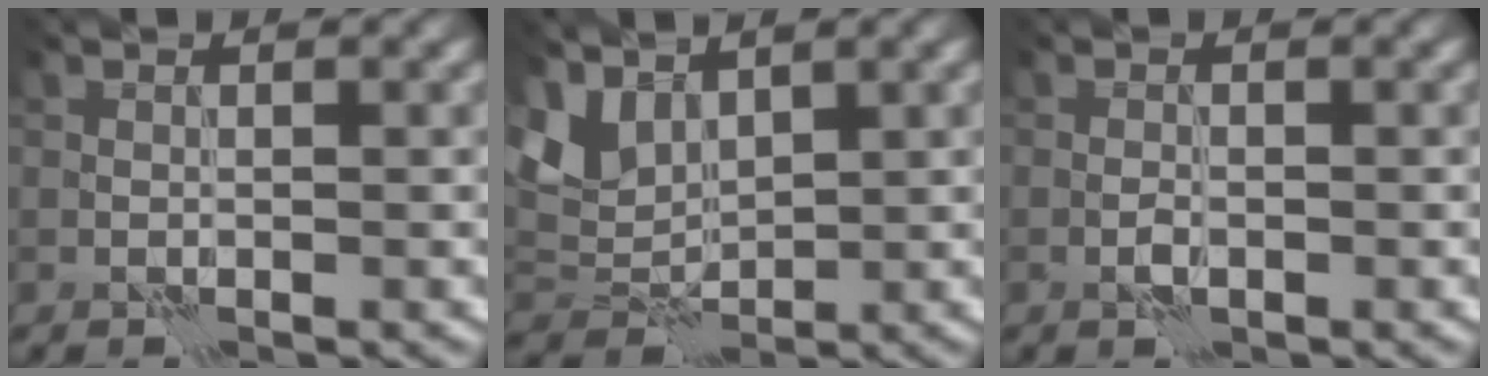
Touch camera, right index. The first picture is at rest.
{"total": 4.1, "force": [2.9, 2.3, 1.6], "torque": [-0.044, -0.003, 0.055]}
{"total": 1.1, "force": [-0.5, 0.5, 0.8], "torque": [-0.016, 0.001, -0.011]}